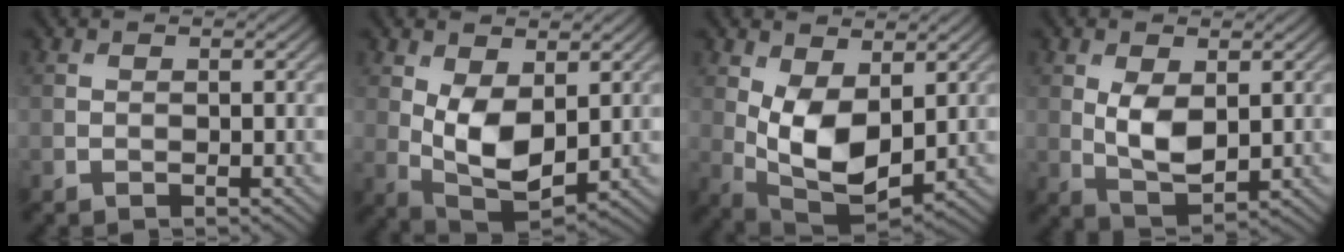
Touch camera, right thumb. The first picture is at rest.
{"total": 7.3, "force": [0.8, 4.1, 6.0], "torque": [-0.128, -0.005, 0.021]}
{"total": 8.2, "force": [1.1, 4.6, 6.7], "torque": [-0.151, -0.008, 0.026]}
{"total": 5.0, "force": [0.6, 2.8, 4.1], "torque": [-0.088, -0.010, 0.020]}